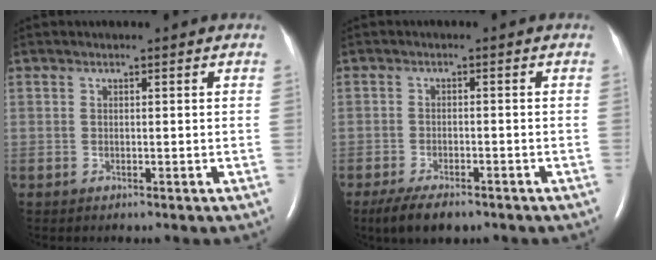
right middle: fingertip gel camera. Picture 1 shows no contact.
{"total": 6.0, "force": [-4.5, 2.0, 3.5], "torque": [-0.063, -0.009, -0.069]}